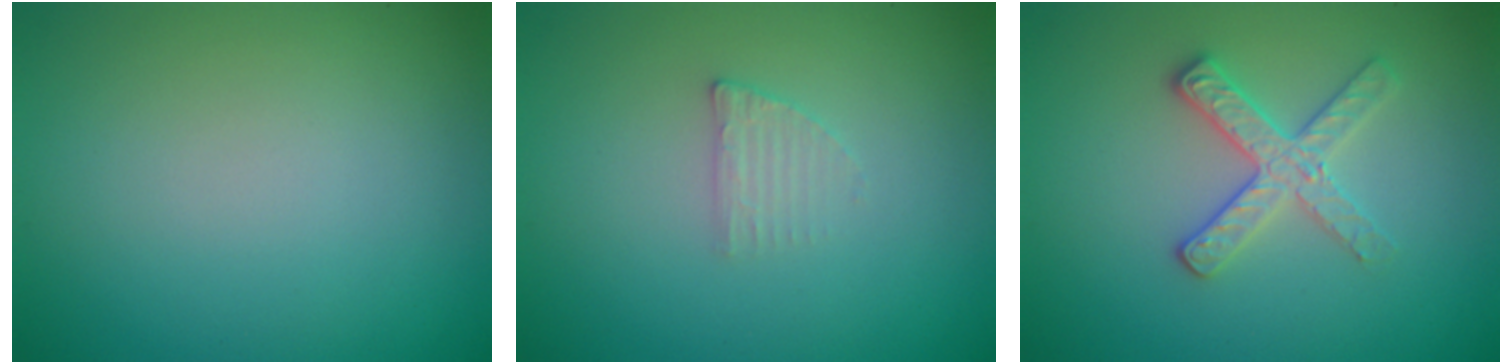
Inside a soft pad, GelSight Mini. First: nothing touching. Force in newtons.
{"total": 1.2, "press": 1.2, "slide": 0.3}
{"total": 2.7, "press": 2.6, "slide": 0.9}